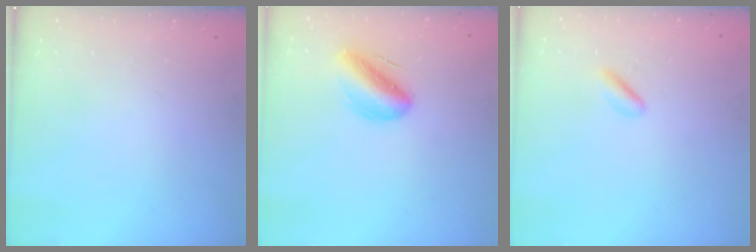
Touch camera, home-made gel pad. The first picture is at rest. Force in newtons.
{"total": 10.9, "press": 10.4, "slide": 3.2}
{"total": 2.4, "press": 2.3, "slide": 0.6}